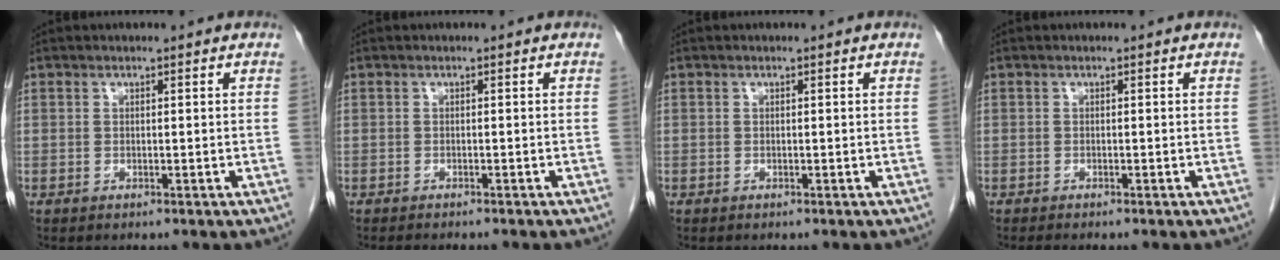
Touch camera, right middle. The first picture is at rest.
{"total": 4.4, "force": [-3.9, 0.5, 2.0], "torque": [-0.022, -0.006, -0.050]}
{"total": 0.0}
{"total": 1.3, "force": [-1.1, -0.1, 0.7], "torque": [-0.013, -0.002, -0.015]}